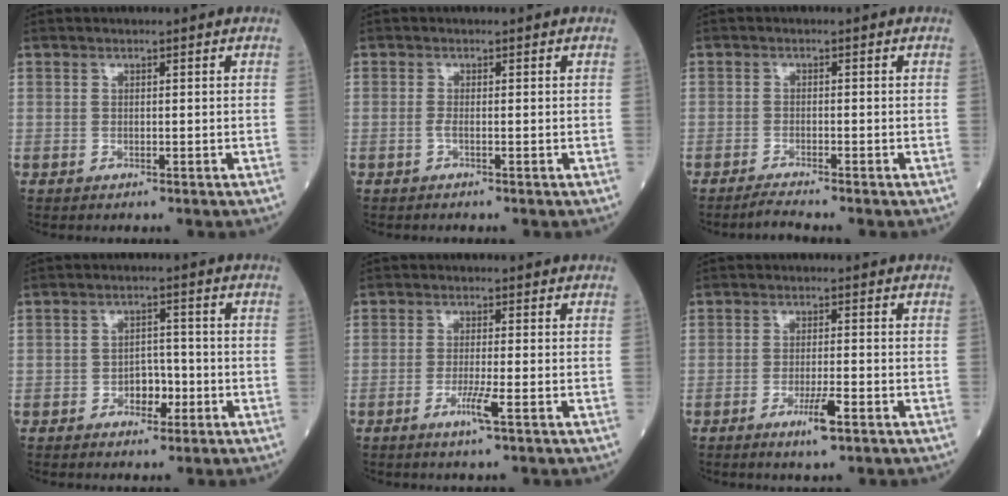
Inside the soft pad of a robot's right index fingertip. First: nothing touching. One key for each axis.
{"total": 0.7, "fx": -0.4, "fy": -0.2, "fz": 0.5, "tx": -0.012, "ty": 0.000, "tz": -0.011}
{"total": 2.2, "fx": -2.0, "fy": -0.7, "fz": 0.5, "tx": -0.022, "ty": -0.011, "tz": -0.041}
{"total": 3.7, "fx": -1.5, "fy": 2.2, "fz": 2.5, "tx": -0.030, "ty": 0.008, "tz": -0.025}
{"total": 3.3, "fx": -1.6, "fy": -0.4, "fz": 2.9, "tx": -0.058, "ty": -0.007, "tz": -0.033}
{"total": 4.0, "fx": -2.2, "fy": 0.1, "fz": 3.4, "tx": -0.062, "ty": -0.007, "tz": -0.040}